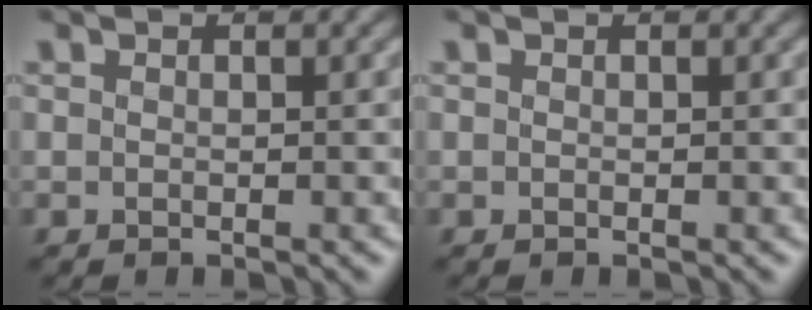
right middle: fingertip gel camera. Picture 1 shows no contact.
{"total": 0.0}